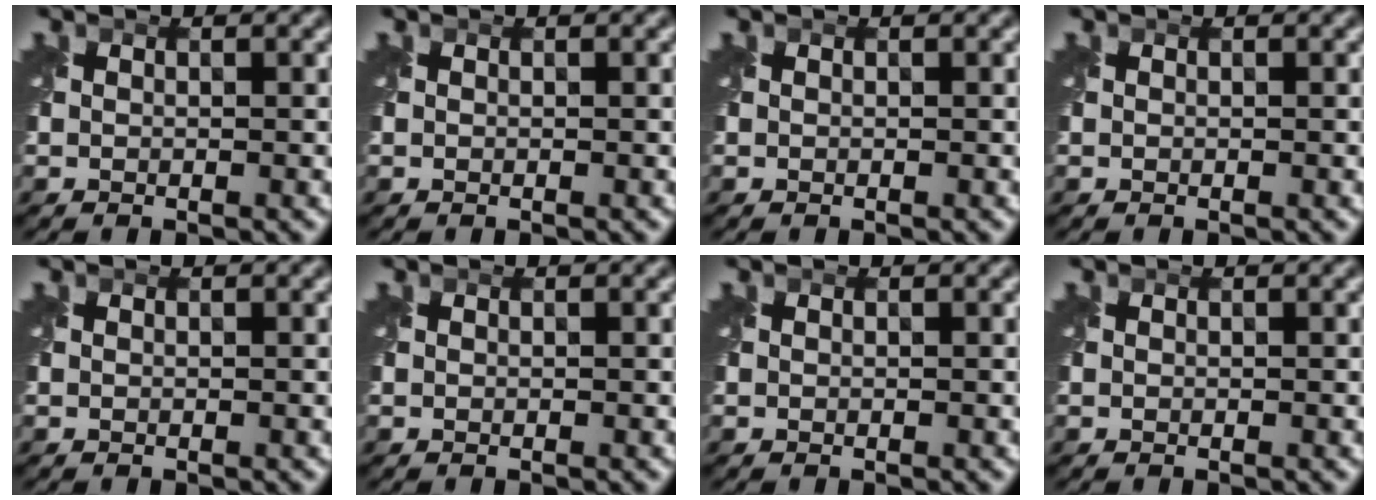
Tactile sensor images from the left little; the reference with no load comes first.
{"total": 0.0}
{"total": 0.0}
{"total": 0.0}
{"total": 0.0}
{"total": 0.0}
{"total": 0.0}
{"total": 0.0}